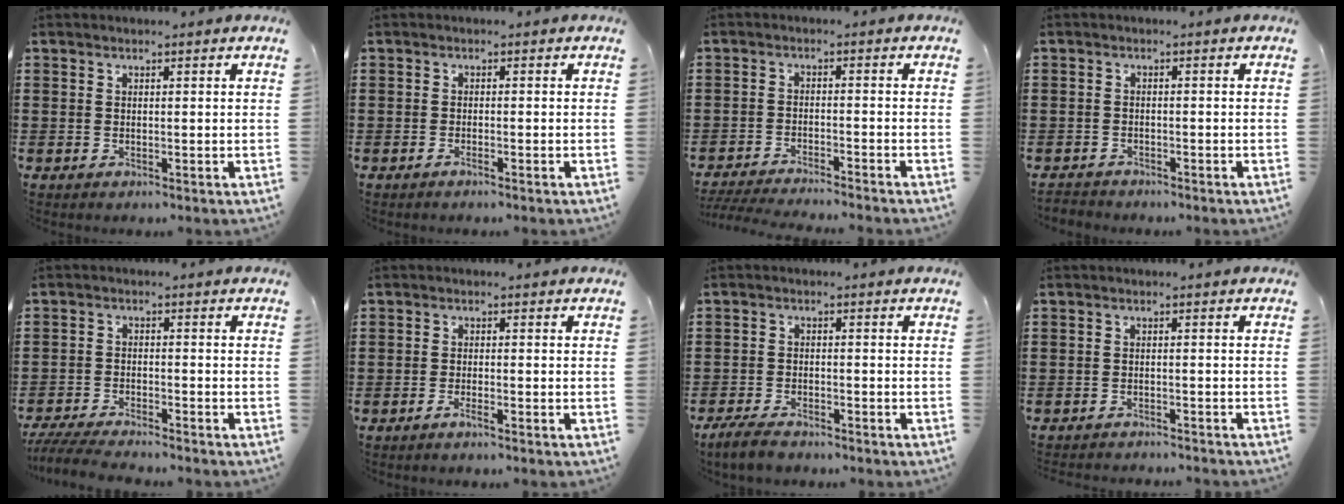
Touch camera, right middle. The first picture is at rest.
{"total": 0.8, "force": [-0.6, 0.0, 0.5], "torque": [-0.011, -0.004, -0.011]}
{"total": 3.8, "force": [-3.7, -0.2, 0.7], "torque": [-0.019, -0.007, -0.078]}
{"total": 1.7, "force": [-1.6, 0.5, -0.3], "torque": [0.000, 0.001, -0.038]}
{"total": 4.7, "force": [-4.5, 0.2, 1.2], "torque": [-0.033, -0.007, -0.093]}
{"total": 1.4, "force": [-1.1, 0.1, 1.0], "torque": [-0.025, -0.007, -0.021]}
{"total": 3.4, "force": [-3.1, 0.8, 1.3], "torque": [-0.038, 0.000, -0.065]}
{"total": 1.8, "force": [-1.8, 0.0, 0.0], "torque": [-0.005, 0.000, -0.039]}